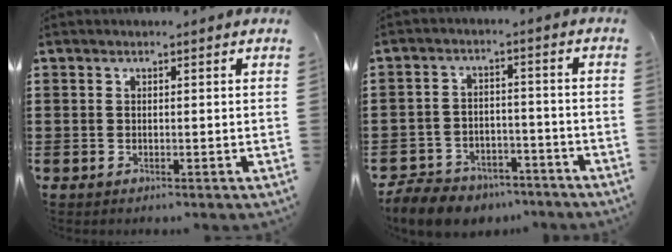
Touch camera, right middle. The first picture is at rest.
{"total": 6.7, "force": [-6.4, 1.7, 1.0], "torque": [-0.029, 0.014, -0.130]}